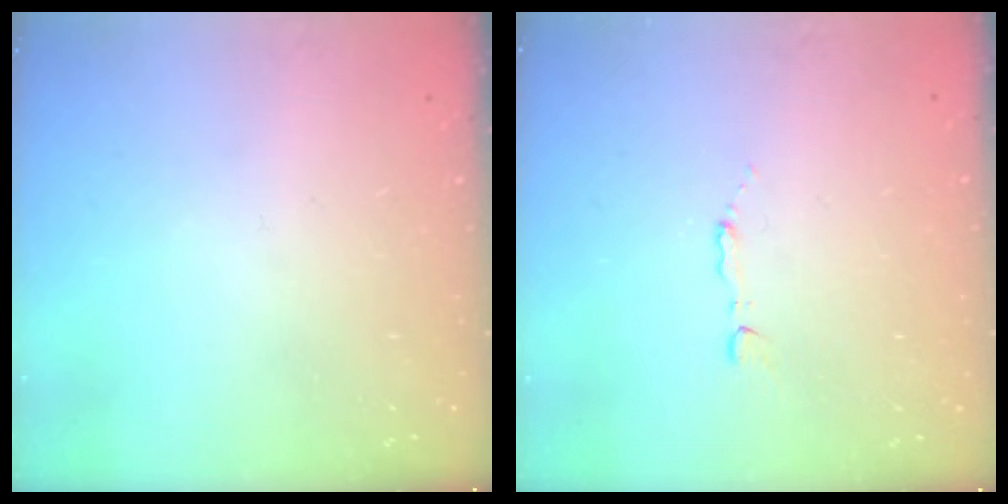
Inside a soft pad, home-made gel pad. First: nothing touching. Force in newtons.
{"total": 1.2, "press": 1.2, "slide": 0.1}